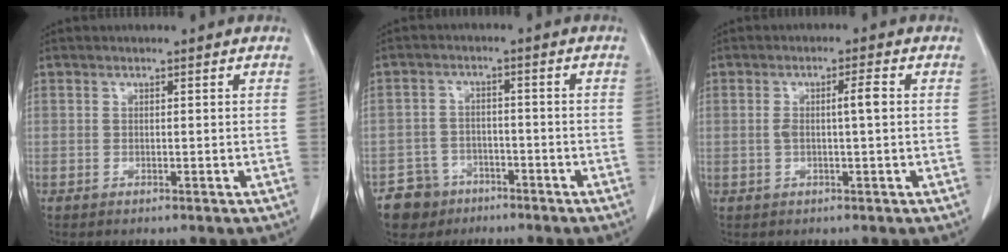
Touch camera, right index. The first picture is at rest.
{"total": 5.7, "force": [-3.7, 4.3, 0.1], "torque": [0.003, 0.009, -0.061]}
{"total": 3.4, "force": [0.2, 0.2, 3.4], "torque": [-0.064, 0.008, 0.006]}